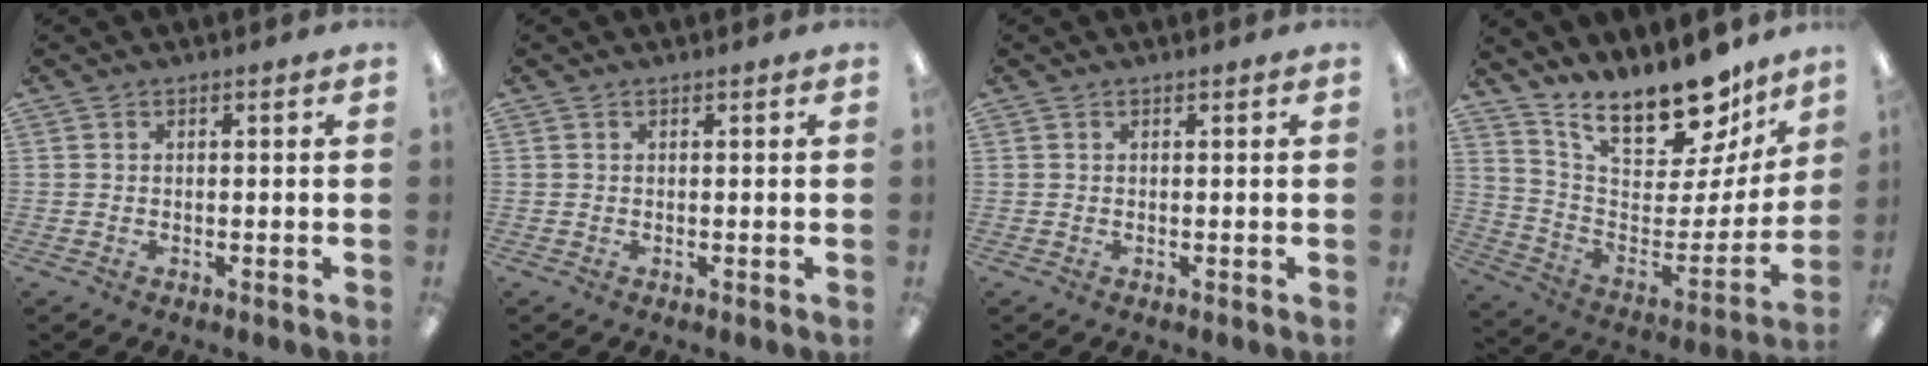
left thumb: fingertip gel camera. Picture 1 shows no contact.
{"total": 0.0}
{"total": 0.0}
{"total": 20.0, "force": [16.6, 6.9, 8.7], "torque": [-0.133, -0.131, 0.287]}